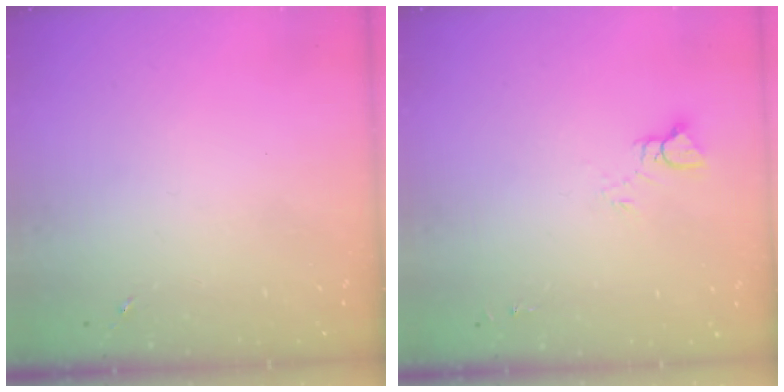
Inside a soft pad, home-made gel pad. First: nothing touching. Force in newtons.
{"total": 5.3, "press": 5.3, "slide": 0.5}